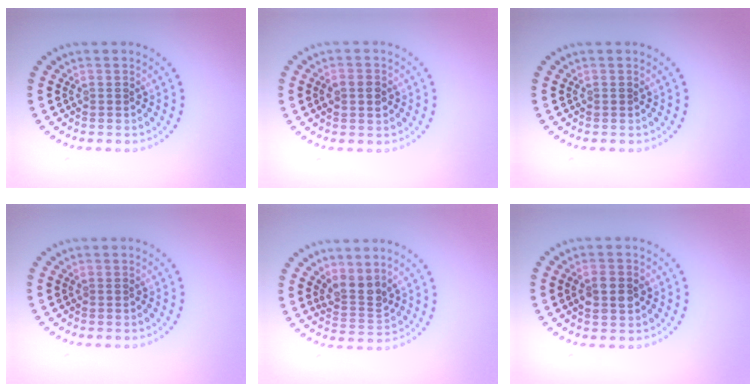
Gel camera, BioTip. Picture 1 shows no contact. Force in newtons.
{"total": 1.8, "press": 1.8, "slide": 0.1}
{"total": 0.0}
{"total": 0.0}
{"total": 2.6, "press": 2.0, "slide": 1.7}
{"total": 2.5, "press": 2.5, "slide": 0.2}